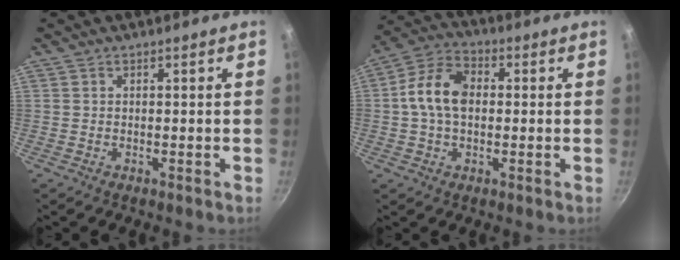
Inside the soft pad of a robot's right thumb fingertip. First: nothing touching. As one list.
[{"total": 10.7, "force": [0.5, 7.2, 8.0], "torque": [-0.135, 0.026, -0.007]}]